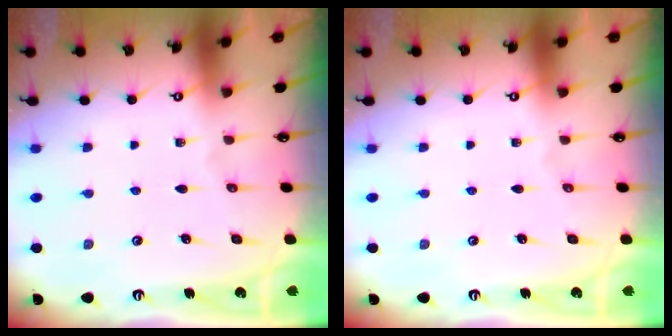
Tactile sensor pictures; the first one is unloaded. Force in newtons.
{"total": 0.0}